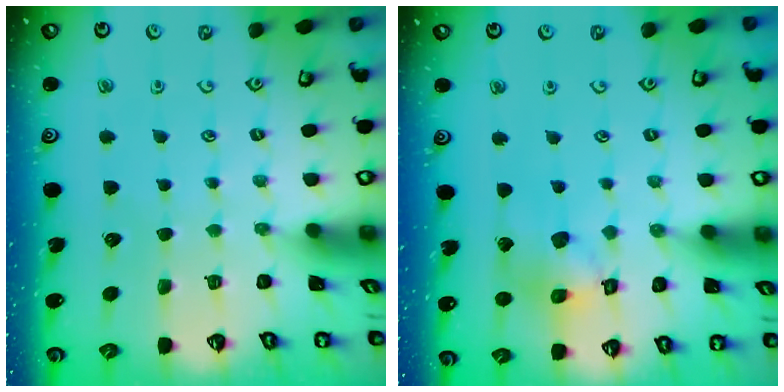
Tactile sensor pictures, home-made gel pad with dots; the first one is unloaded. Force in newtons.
{"total": 12.5, "press": 12.4, "slide": 1.7}